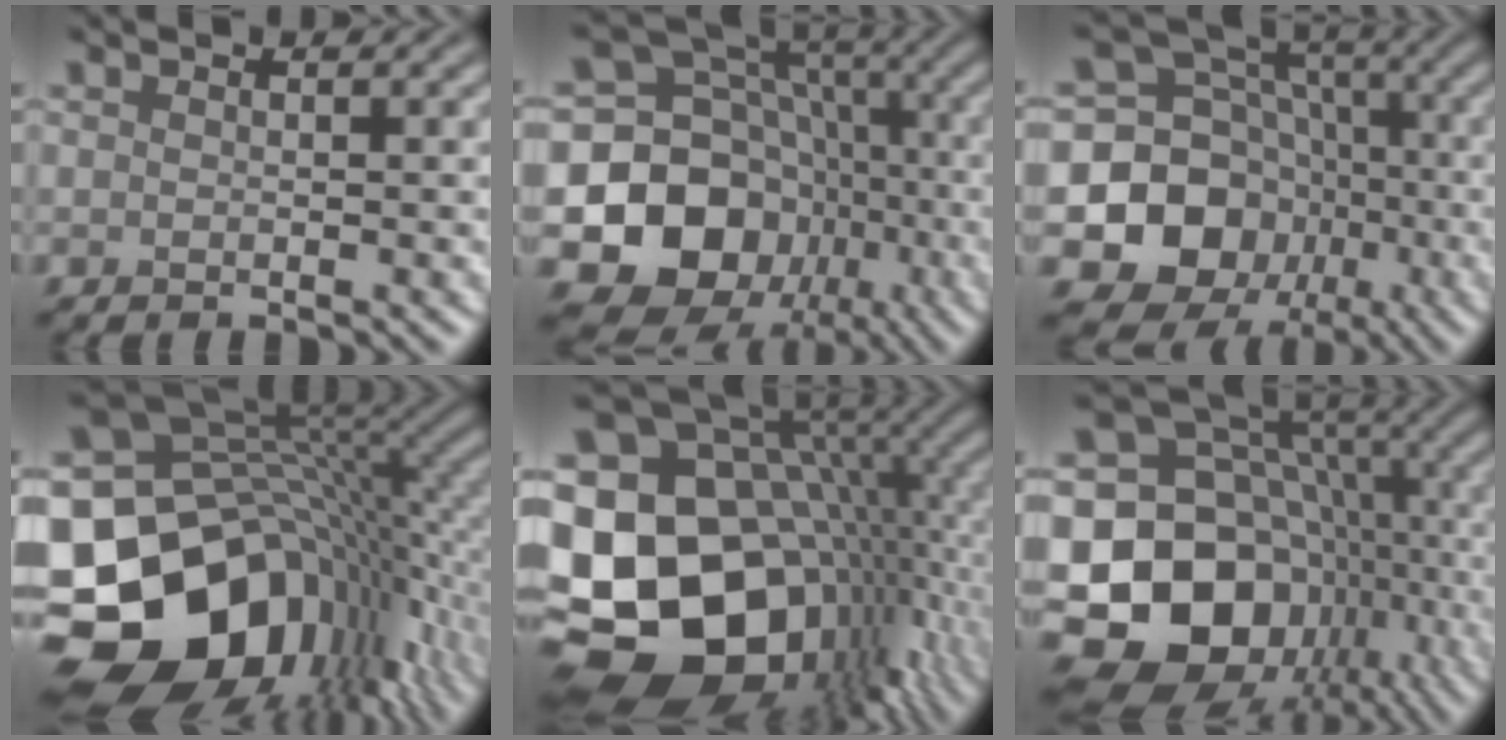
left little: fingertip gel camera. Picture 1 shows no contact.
{"total": 14.5, "force": [-4.2, 12.5, 6.1], "torque": [-0.118, 0.002, -0.096]}
{"total": 11.0, "force": [-2.8, 9.7, 4.4], "torque": [-0.089, -0.005, -0.068]}
{"total": 19.2, "force": [-6.4, 14.0, 11.5], "torque": [-0.223, -0.020, -0.088]}
{"total": 22.7, "force": [-3.9, 17.2, 14.3], "torque": [-0.262, -0.017, -0.085]}
{"total": 17.8, "force": [-4.9, 14.6, 8.8], "torque": [-0.166, 0.004, -0.076]}